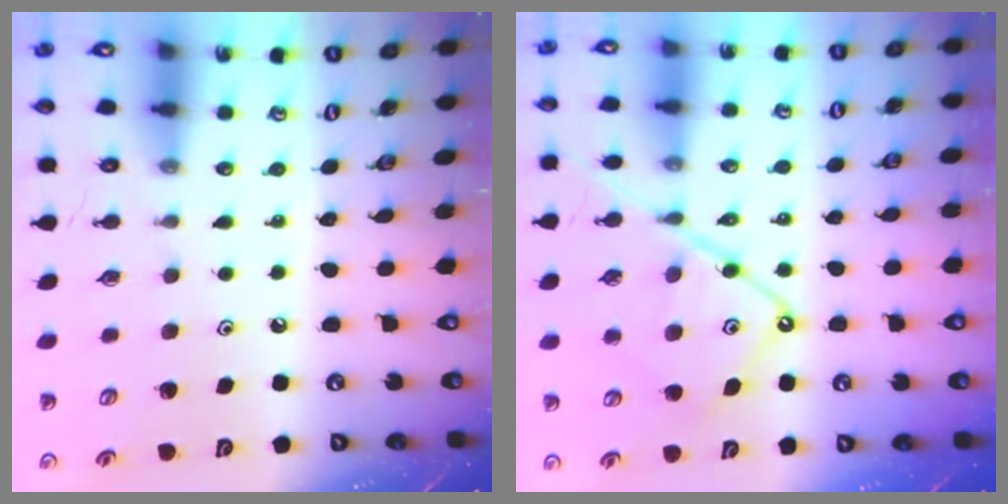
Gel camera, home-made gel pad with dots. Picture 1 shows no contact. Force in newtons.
{"total": 14.0, "press": 13.9, "slide": 1.3}